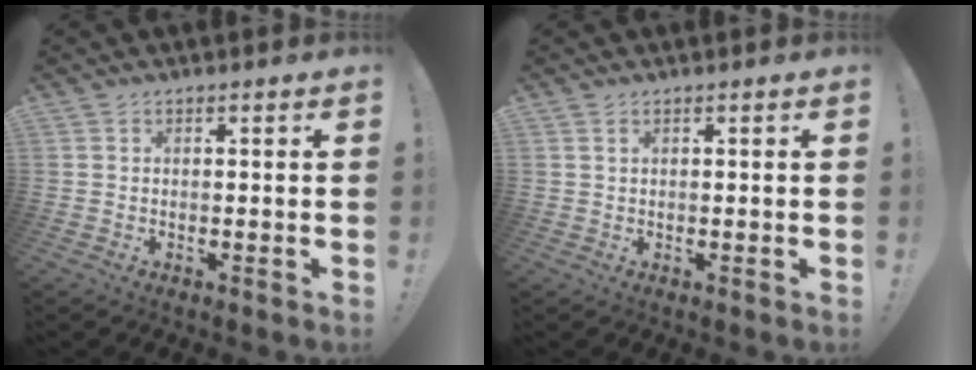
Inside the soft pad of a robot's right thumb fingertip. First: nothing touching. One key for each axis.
{"total": 1.1, "fx": 0.7, "fy": 0.4, "fz": 0.7, "tx": -0.023, "ty": 0.005, "tz": 0.014}